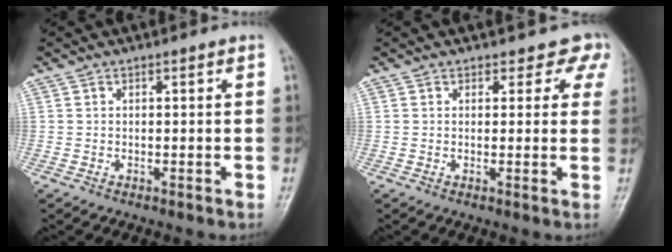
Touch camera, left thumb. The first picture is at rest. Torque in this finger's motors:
{"motor_torque": [0.00, 0.13, -0.02, -0.05, 0.03]}